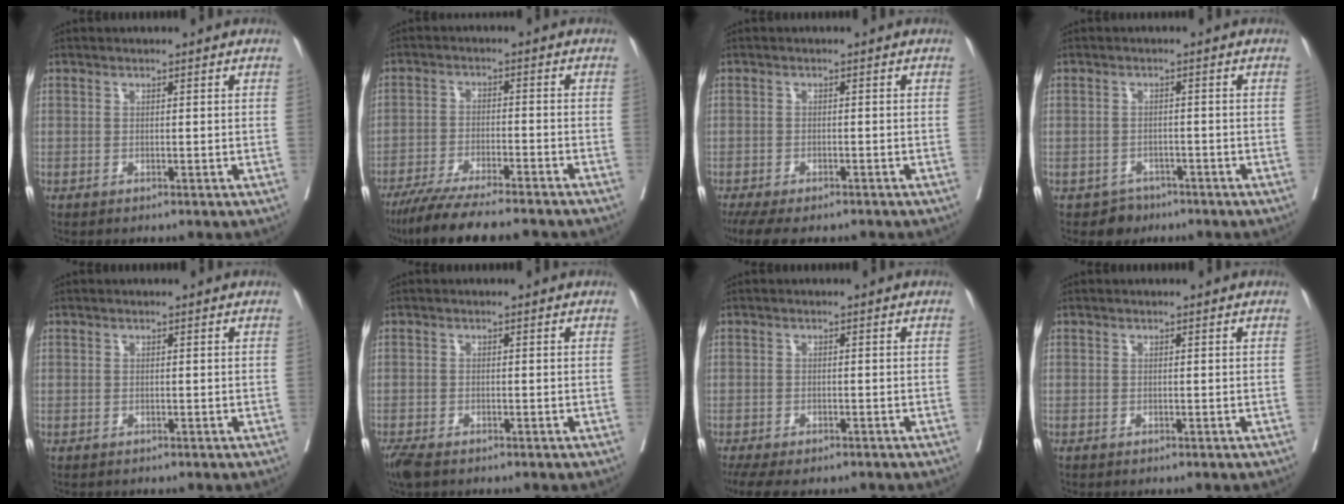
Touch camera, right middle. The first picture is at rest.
{"total": 13.5, "force": [-11.5, 0.8, 7.0], "torque": [-0.105, -0.033, -0.180]}
{"total": 9.0, "force": [-7.0, 3.2, 4.7], "torque": [-0.080, -0.007, -0.104]}
{"total": 2.7, "force": [-1.9, 2.0, -0.1], "torque": [0.000, 0.009, -0.028]}
{"total": 0.0}
{"total": 3.5, "force": [-2.6, 1.2, 2.0], "torque": [-0.043, -0.012, -0.047]}
{"total": 8.1, "force": [-6.2, 3.2, 4.1], "torque": [-0.072, -0.007, -0.093]}
{"total": 0.0}